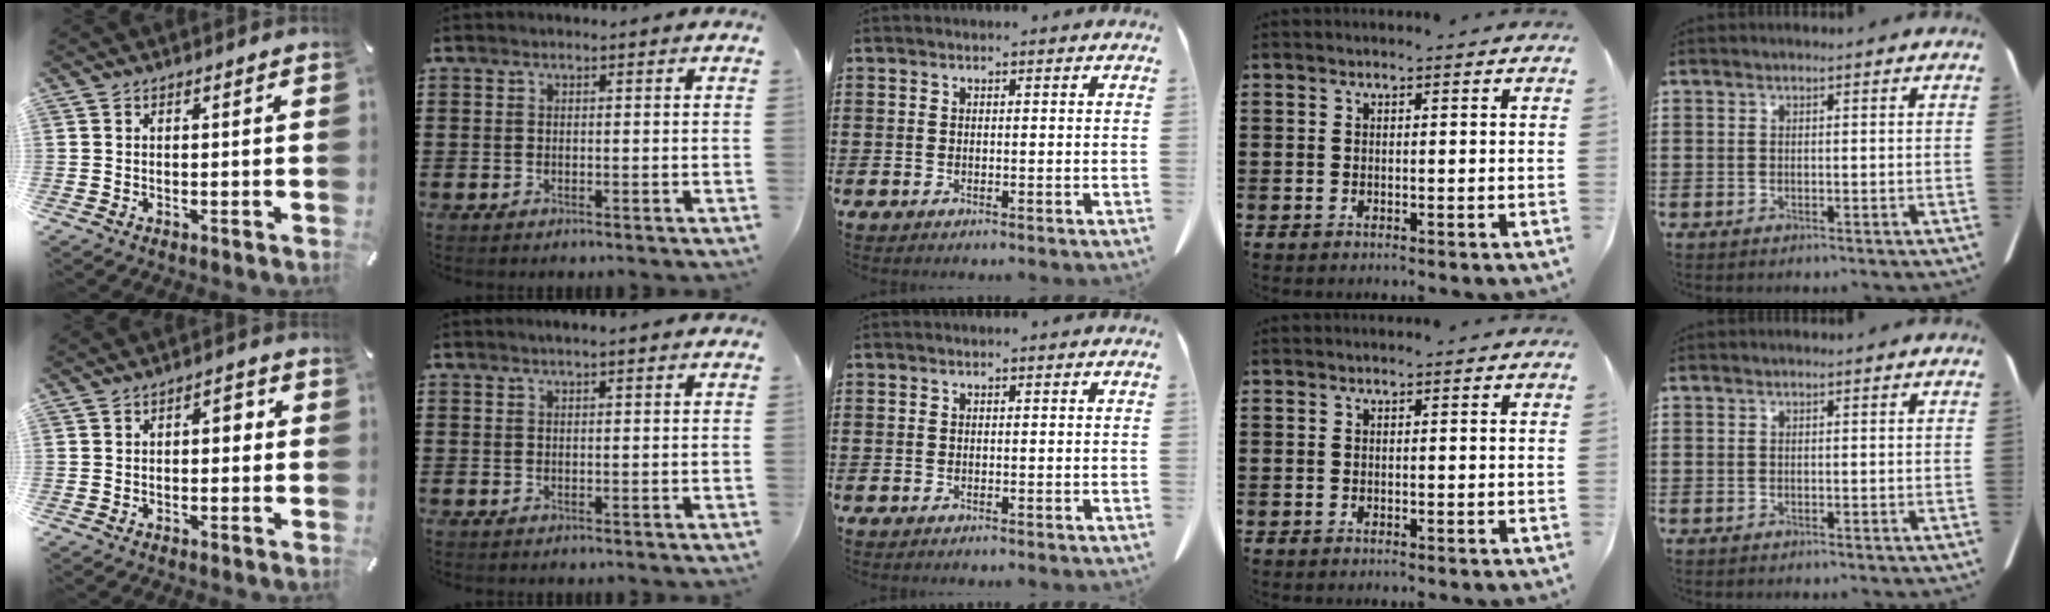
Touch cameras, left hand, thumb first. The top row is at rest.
{"thumb": {"total": 3.0, "force": [-0.6, 1.9, 2.2], "torque": [-0.031, 0.008, -0.019]}, "index": {"total": 0.8, "force": [0.6, 0.0, 0.6], "torque": [-0.011, 0.001, 0.011]}}